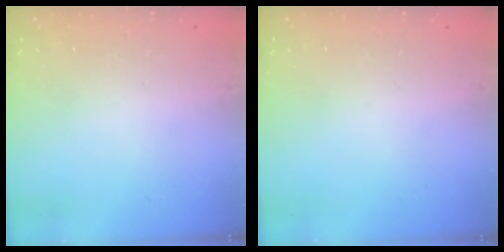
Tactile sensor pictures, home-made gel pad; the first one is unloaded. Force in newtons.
{"total": 0.0}